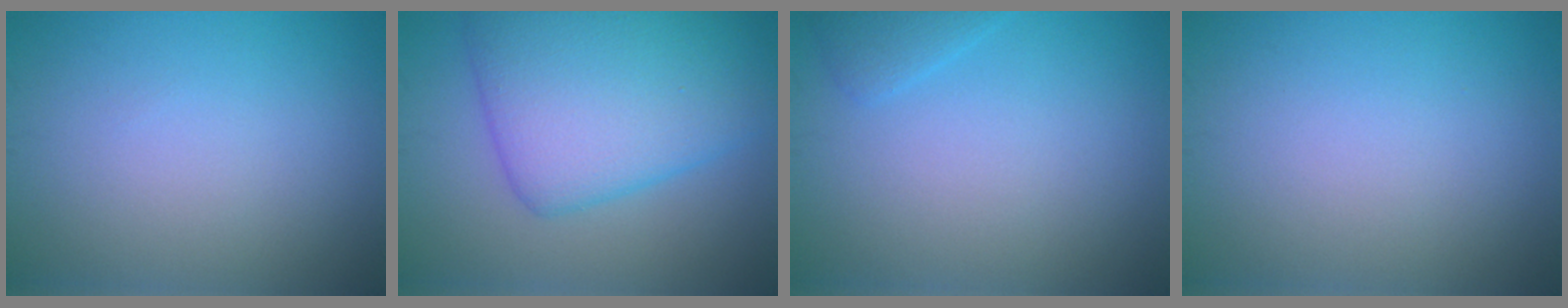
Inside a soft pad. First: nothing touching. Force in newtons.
{"total": 9.0, "press": 9.0, "slide": 0.1}
{"total": 1.4, "press": 1.4, "slide": 0.1}
{"total": 0.0}